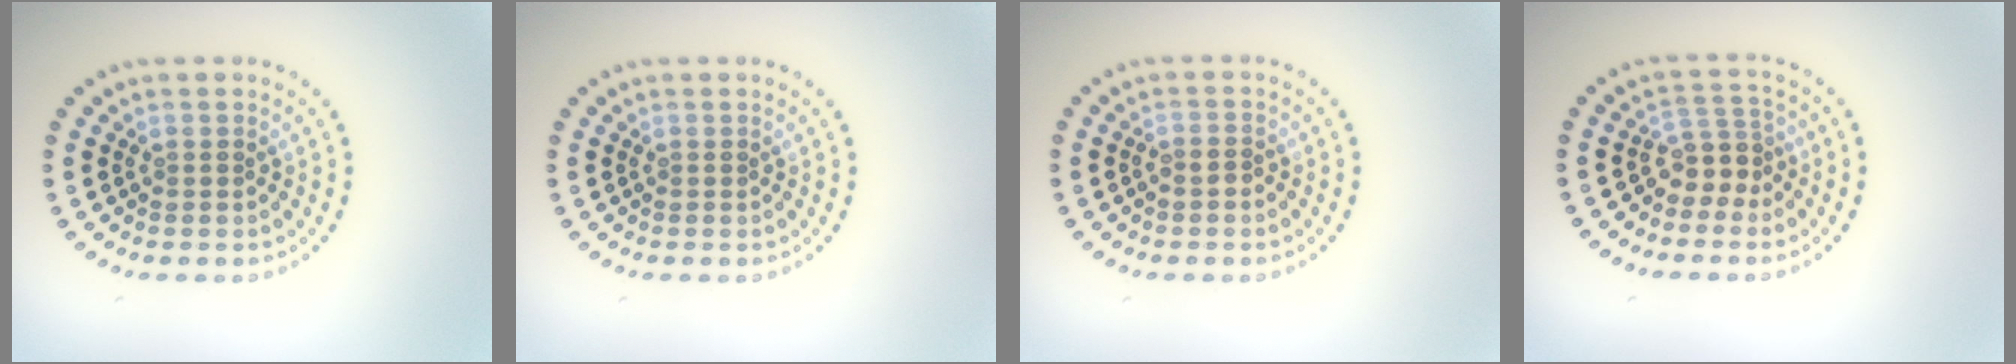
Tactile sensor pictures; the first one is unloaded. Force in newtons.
{"total": 0.0}
{"total": 0.9, "press": 0.6, "slide": 0.6}
{"total": 2.7, "press": 1.9, "slide": 1.9}